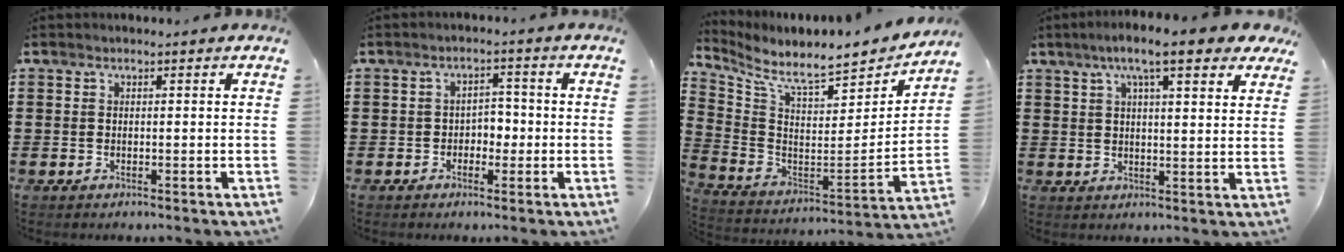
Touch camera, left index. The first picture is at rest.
{"total": 2.6, "force": [-0.9, 1.8, 1.5], "torque": [-0.036, 0.004, -0.023]}
{"total": 8.0, "force": [7.4, 0.1, 3.1], "torque": [-0.091, -0.077, 0.122]}
{"total": 7.7, "force": [5.3, 1.1, 5.4], "torque": [-0.104, -0.002, 0.088]}